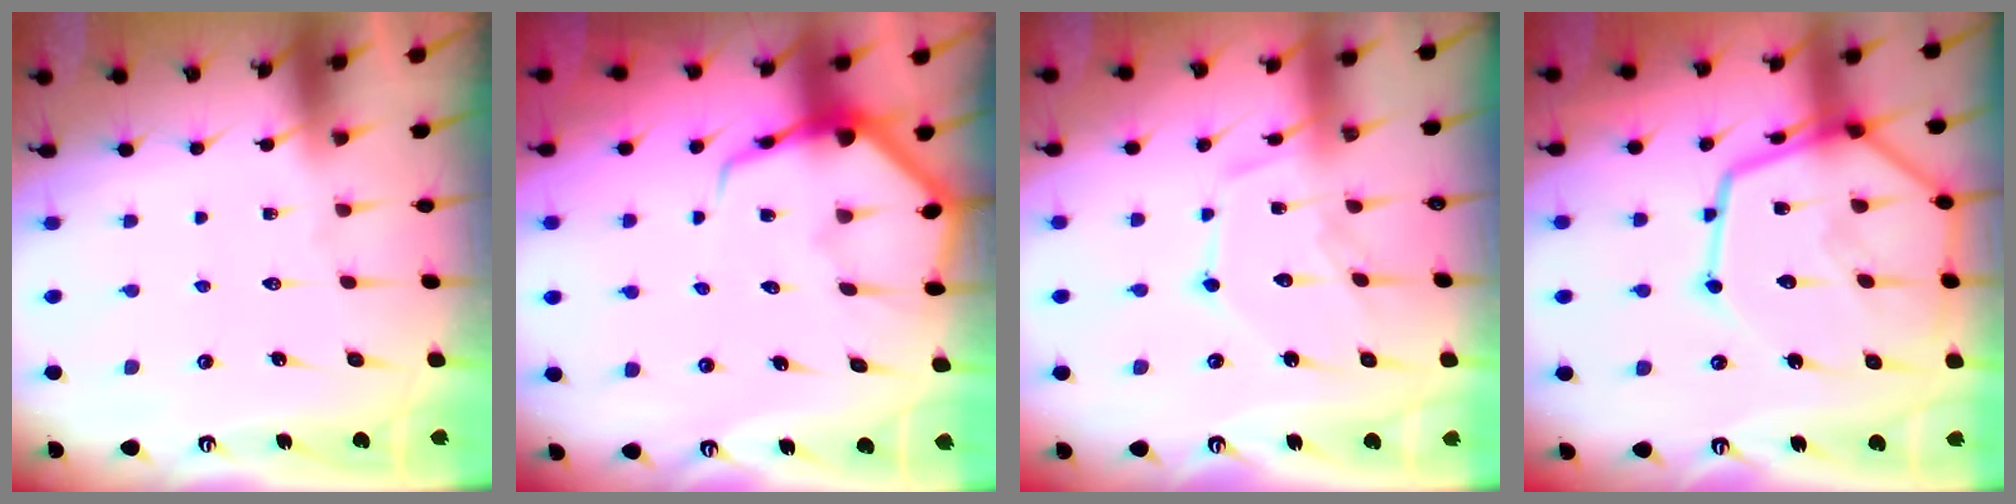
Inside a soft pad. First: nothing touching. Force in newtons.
{"total": 7.7, "press": 7.7, "slide": 0.8}
{"total": 12.8, "press": 12.7, "slide": 1.0}
{"total": 21.6, "press": 21.5, "slide": 1.8}